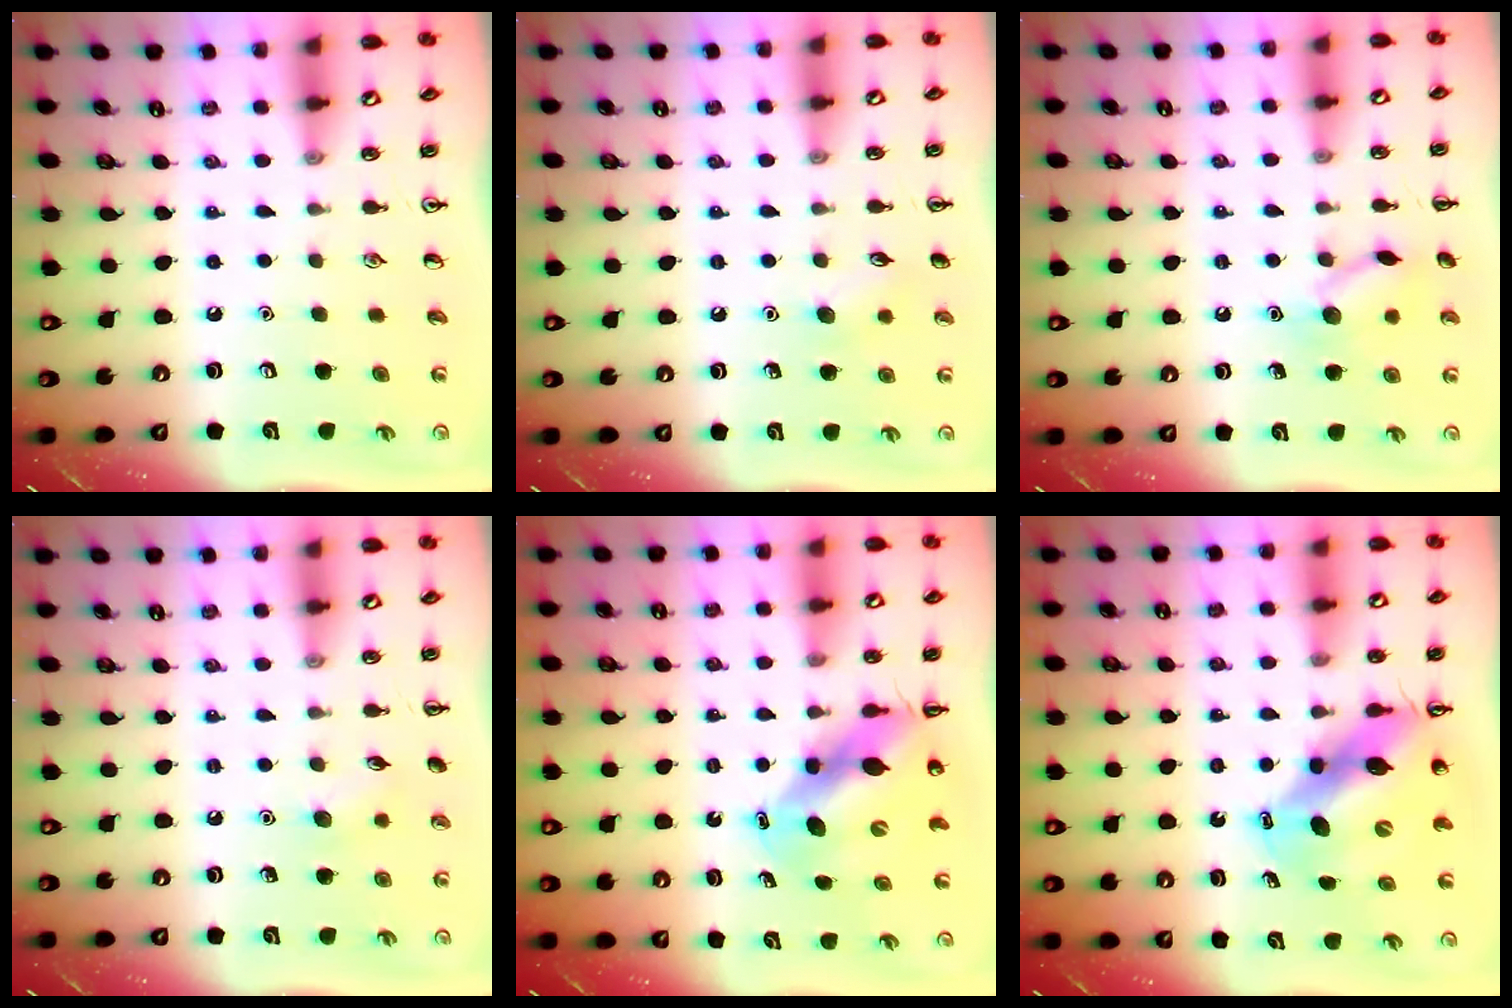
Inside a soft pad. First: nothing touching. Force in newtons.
{"total": 7.6, "press": 7.4, "slide": 1.8}
{"total": 10.6, "press": 10.6, "slide": 0.6}
{"total": 7.1, "press": 6.8, "slide": 2.0}
{"total": 10.6, "press": 10.2, "slide": 2.9}
{"total": 12.5, "press": 11.9, "slide": 3.8}